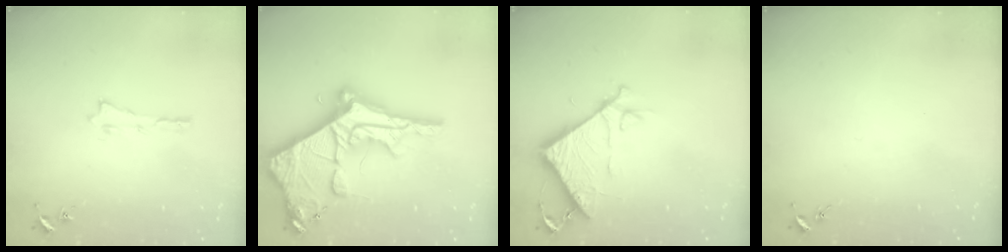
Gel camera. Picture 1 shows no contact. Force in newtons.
{"total": 12.9, "press": 12.9, "slide": 1.3}
{"total": 7.9, "press": 7.8, "slide": 0.6}
{"total": 0.0}